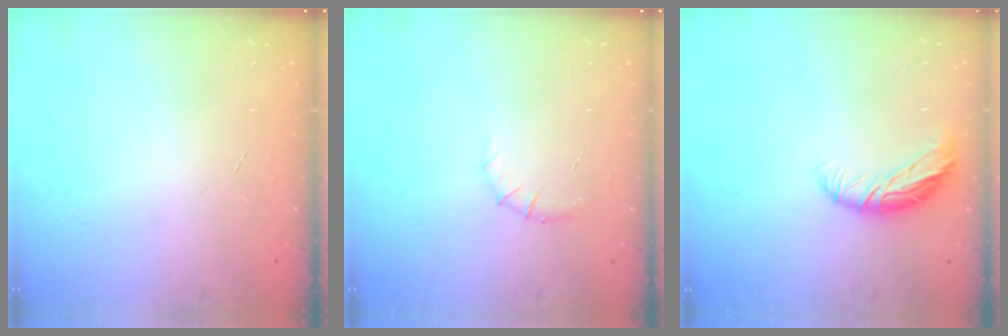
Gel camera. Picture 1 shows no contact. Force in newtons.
{"total": 6.2, "press": 6.0, "slide": 1.8}
{"total": 10.5, "press": 10.3, "slide": 1.6}